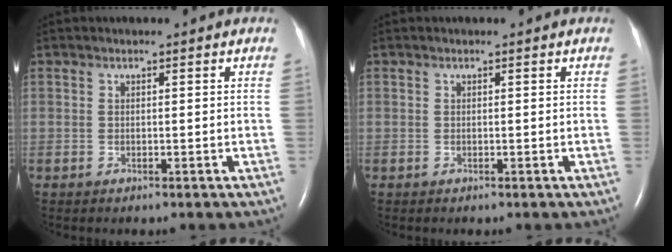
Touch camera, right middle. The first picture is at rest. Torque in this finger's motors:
{"motor_torque": [0.01, 0.00, 0.03, 0.00]}